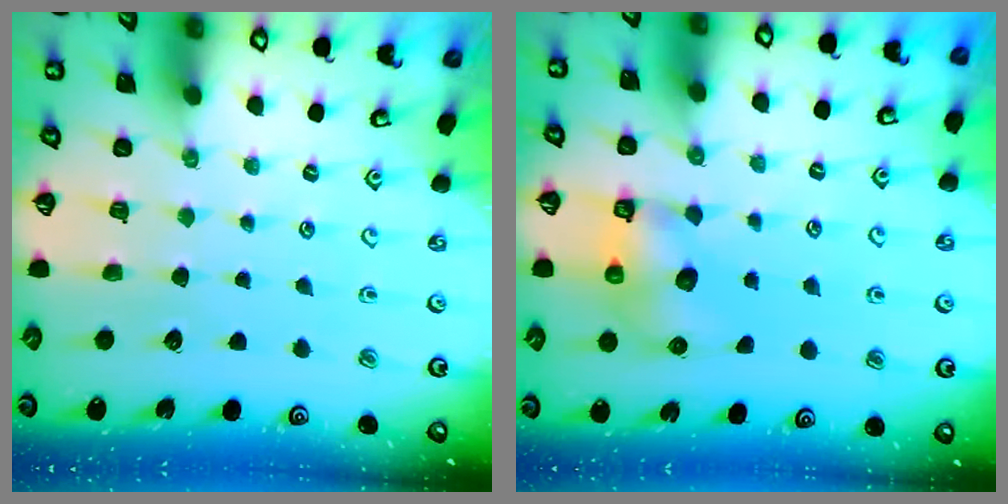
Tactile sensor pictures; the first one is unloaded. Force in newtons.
{"total": 6.3, "press": 6.3, "slide": 0.4}